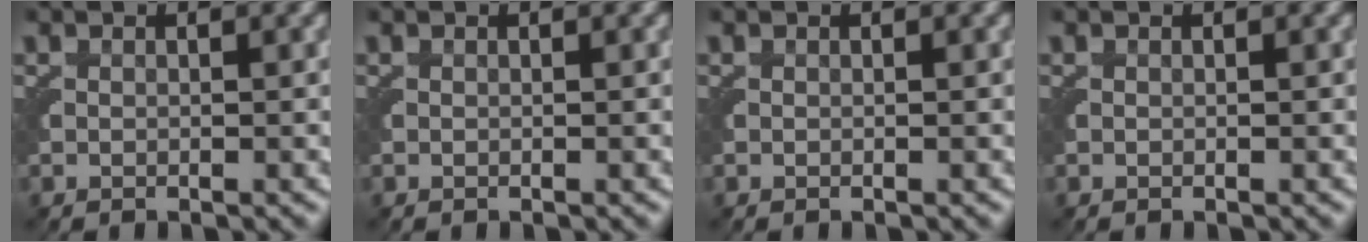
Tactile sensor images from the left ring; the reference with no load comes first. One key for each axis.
{"total": 0.0}
{"total": 0.0}
{"total": 0.0}